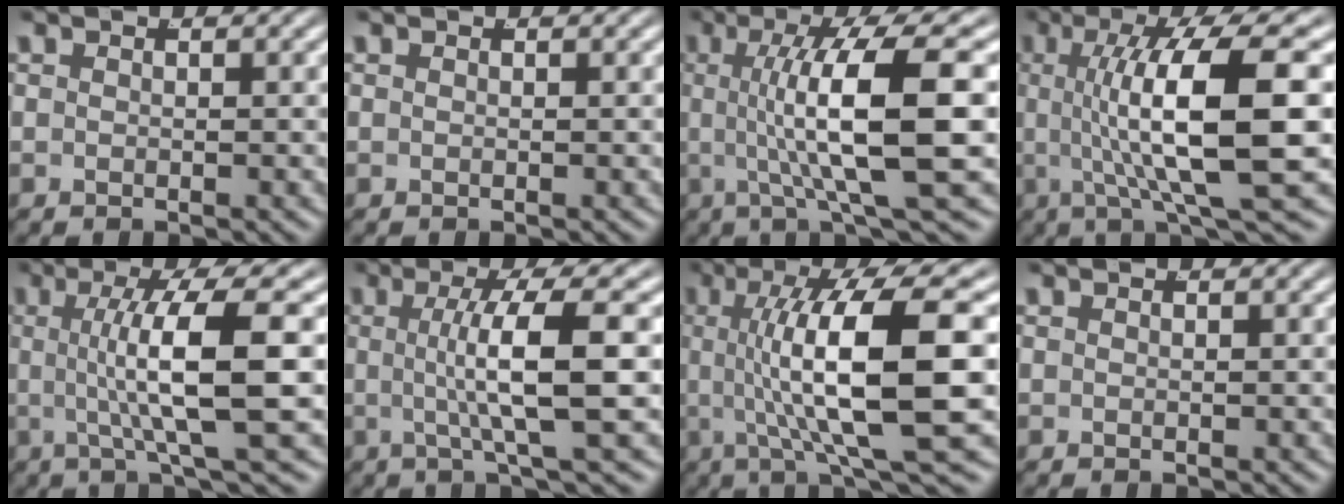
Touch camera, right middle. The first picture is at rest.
{"total": 0.0}
{"total": 8.6, "force": [0.5, 0.7, 8.6], "torque": [-0.140, 0.000, 0.010]}
{"total": 9.7, "force": [0.7, 1.4, 9.6], "torque": [-0.156, -0.001, 0.014]}
{"total": 6.9, "force": [0.4, 0.1, 6.9], "torque": [-0.112, -0.002, 0.008]}
{"total": 5.5, "force": [0.2, -0.3, 5.5], "torque": [-0.088, -0.001, 0.005]}
{"total": 10.7, "force": [0.8, 1.9, 10.5], "torque": [-0.168, 0.001, 0.015]}
{"total": 0.0}